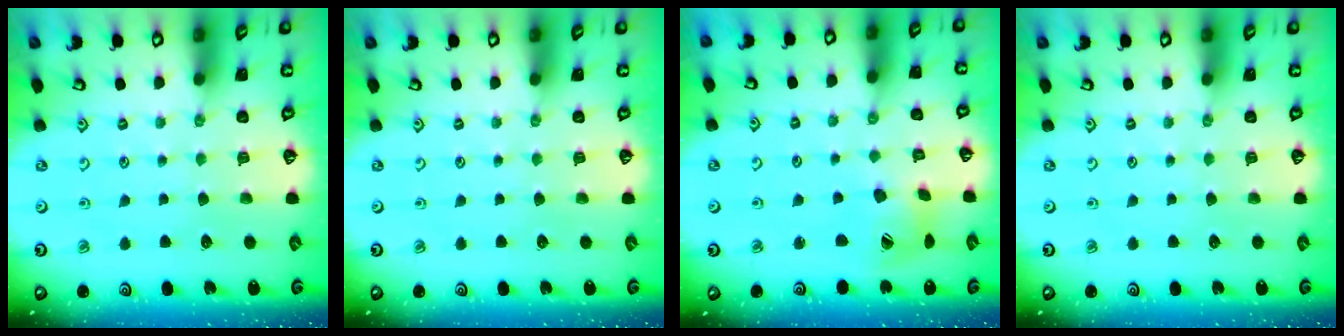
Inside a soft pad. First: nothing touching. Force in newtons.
{"total": 0.0}
{"total": 9.9, "press": 9.8, "slide": 1.2}
{"total": 0.0}